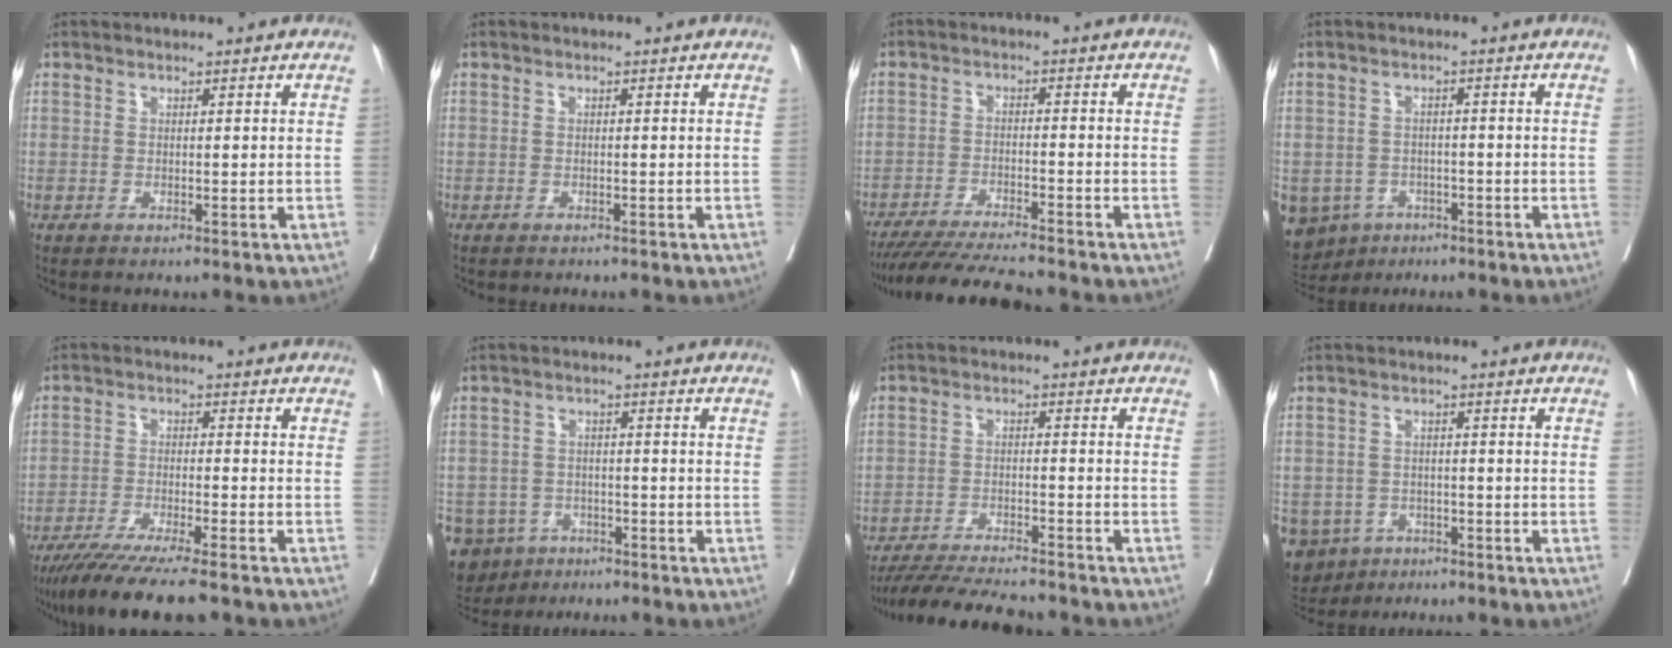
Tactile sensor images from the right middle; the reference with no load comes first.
{"total": 0.7, "force": [-0.6, 0.3, 0.0], "torque": [-0.007, 0.001, -0.014]}
{"total": 11.6, "force": [-10.5, 0.0, 5.0], "torque": [-0.073, -0.023, -0.170]}
{"total": 11.1, "force": [-6.1, 8.8, 3.0], "torque": [-0.089, 0.000, -0.079]}
{"total": 11.4, "force": [-9.3, 0.1, 6.6], "torque": [-0.096, -0.029, -0.151]}
{"total": 11.1, "force": [-6.8, 8.3, 2.7], "torque": [-0.077, 0.000, -0.096]}
{"total": 12.5, "force": [-11.4, 1.2, 4.9], "torque": [-0.077, -0.014, -0.177]}
{"total": 9.0, "force": [-5.4, 7.0, 1.9], "torque": [-0.050, -0.001, -0.076]}